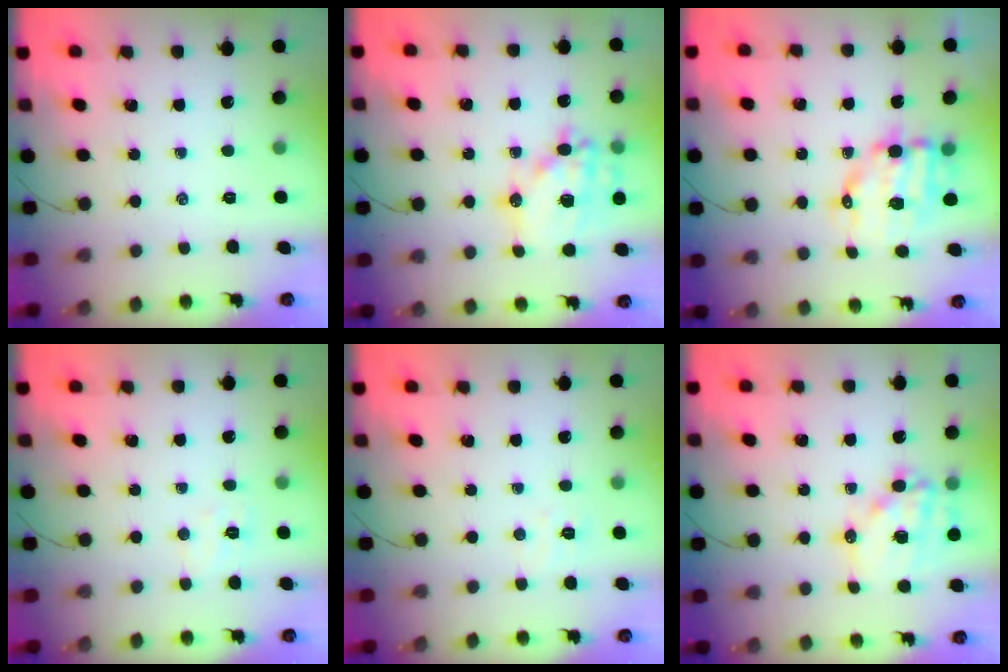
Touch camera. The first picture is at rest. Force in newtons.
{"total": 19.0, "press": 18.6, "slide": 3.7}
{"total": 10.2, "press": 9.9, "slide": 2.1}
{"total": 4.5, "press": 4.3, "slide": 1.0}
{"total": 3.9, "press": 3.8, "slide": 0.9}
{"total": 14.0, "press": 13.8, "slide": 2.8}